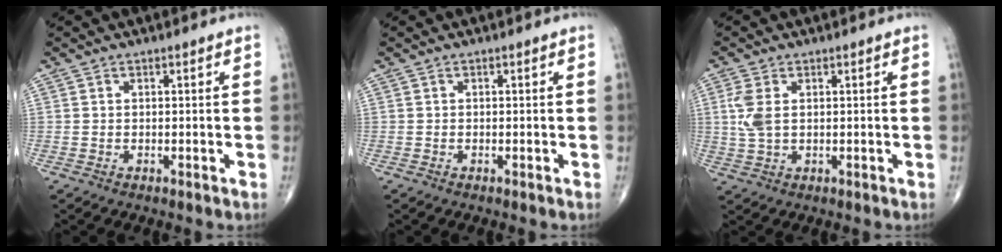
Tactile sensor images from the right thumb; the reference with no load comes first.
{"total": 0.0}
{"total": 4.5, "force": [0.9, 2.5, 3.7], "torque": [-0.094, 0.002, 0.020]}